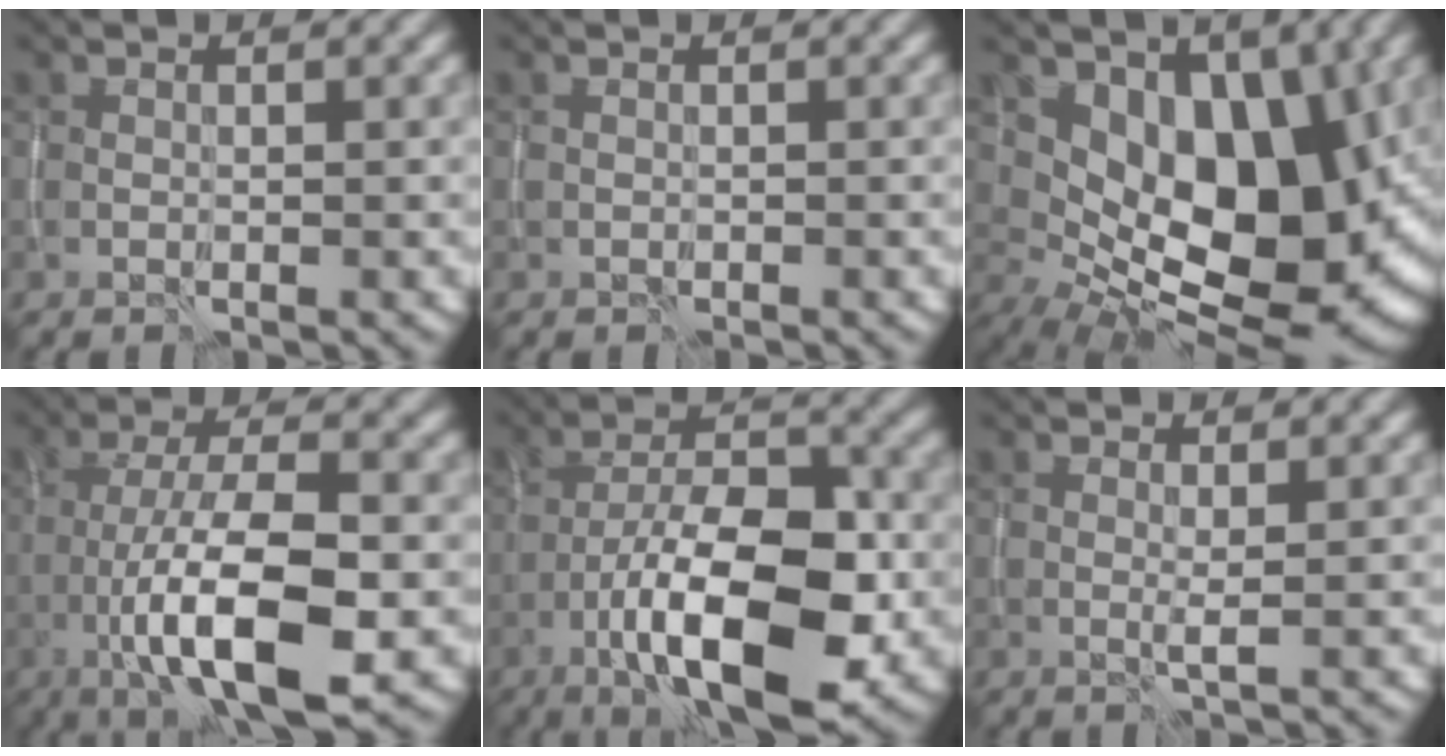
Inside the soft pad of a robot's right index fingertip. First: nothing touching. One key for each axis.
{"total": 0.0}
{"total": 13.0, "fx": 2.3, "fy": 7.8, "fz": 10.1, "tx": -0.136, "ty": -0.025, "tz": 0.045}
{"total": 10.6, "fx": -3.5, "fy": 3.2, "fz": 9.5, "tx": -0.159, "ty": 0.002, "tz": -0.063}
{"total": 12.4, "fx": -5.2, "fy": 4.6, "fz": 10.2, "tx": -0.171, "ty": 0.004, "tz": -0.091}
{"total": 0.8, "fx": 0.2, "fy": -0.1, "fz": 0.8, "tx": -0.017, "ty": -0.003, "tz": 0.002}